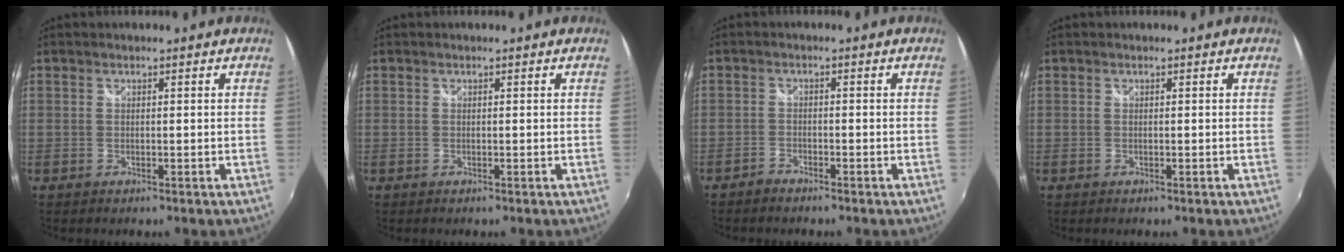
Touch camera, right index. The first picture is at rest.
{"total": 0.0}
{"total": 1.9, "force": [-1.8, 0.5, 0.2], "torque": [-0.013, -0.001, -0.037]}
{"total": 0.0}